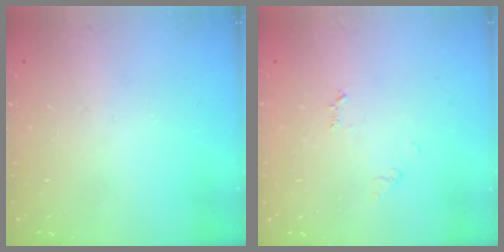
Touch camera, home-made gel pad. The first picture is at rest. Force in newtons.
{"total": 4.1, "press": 4.0, "slide": 0.4}